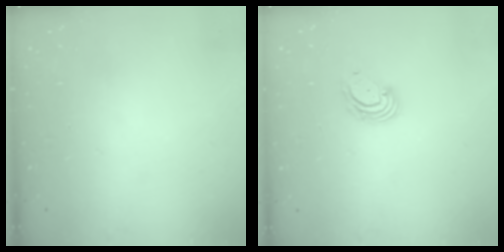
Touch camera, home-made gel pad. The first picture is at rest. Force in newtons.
{"total": 4.0, "press": 4.0, "slide": 0.4}